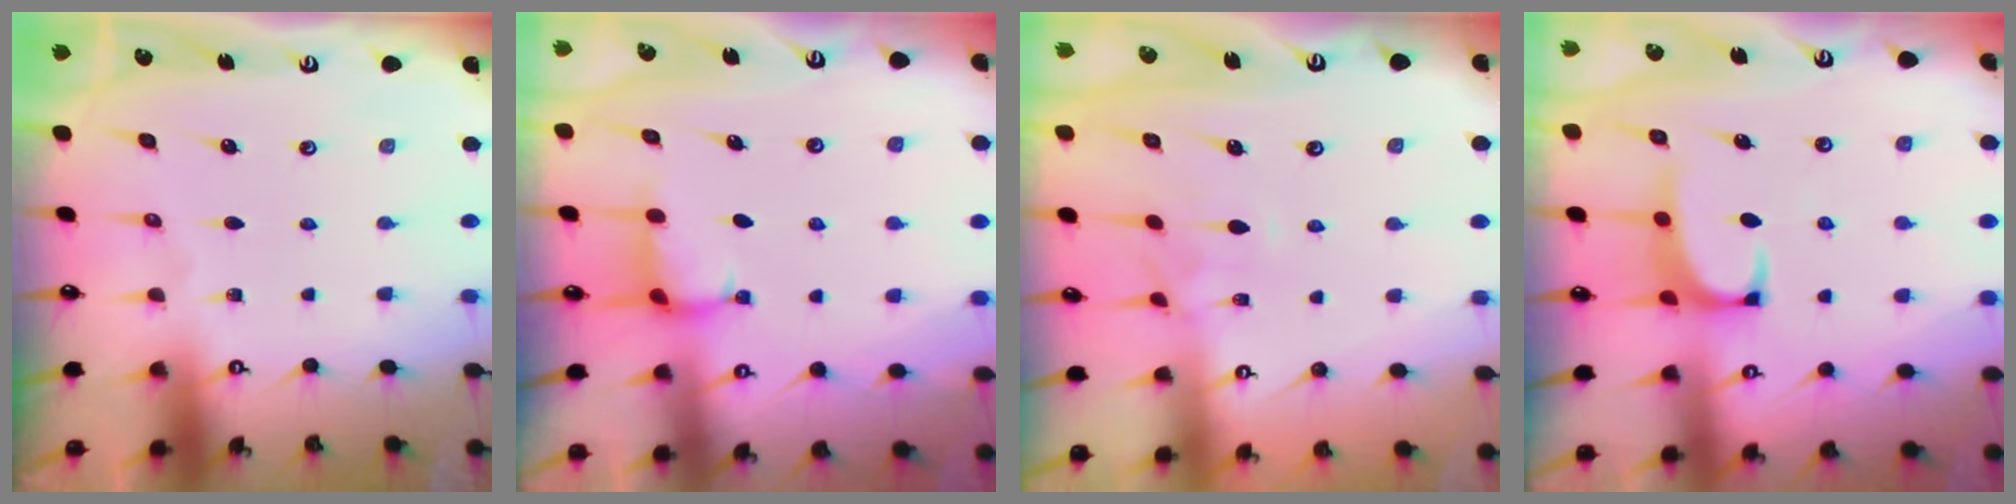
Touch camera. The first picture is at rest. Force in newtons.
{"total": 2.6, "press": 2.6, "slide": 0.3}
{"total": 1.2, "press": 0.9, "slide": 0.8}
{"total": 2.0, "press": 1.7, "slide": 1.0}